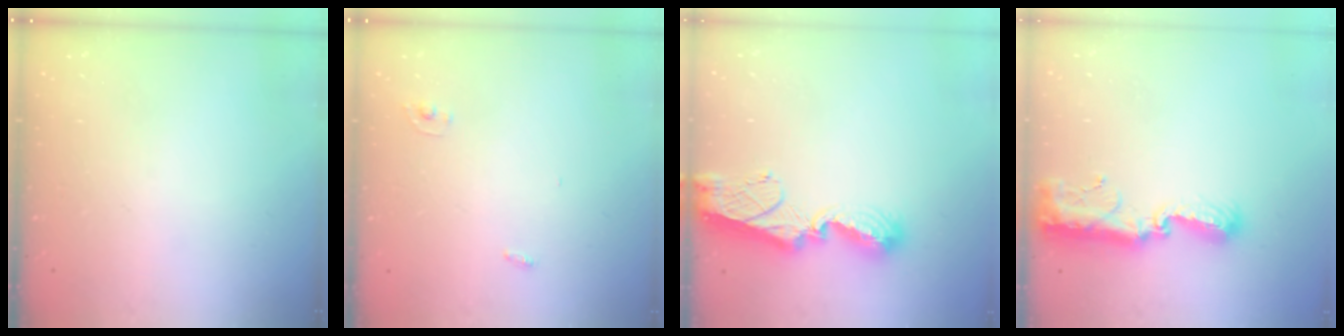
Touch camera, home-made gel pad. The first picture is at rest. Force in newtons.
{"total": 2.4, "press": 2.4, "slide": 0.2}
{"total": 11.7, "press": 11.6, "slide": 1.1}
{"total": 11.5, "press": 11.4, "slide": 0.9}